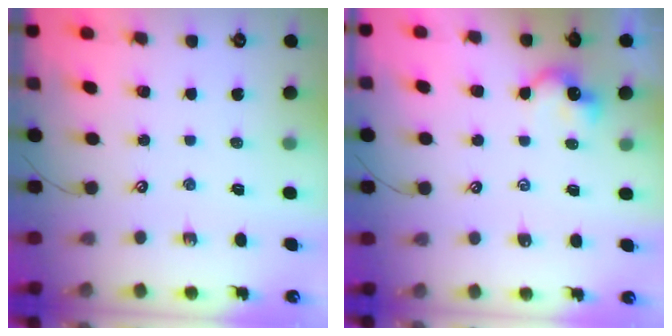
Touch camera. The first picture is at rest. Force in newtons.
{"total": 1.8, "press": 1.7, "slide": 0.5}